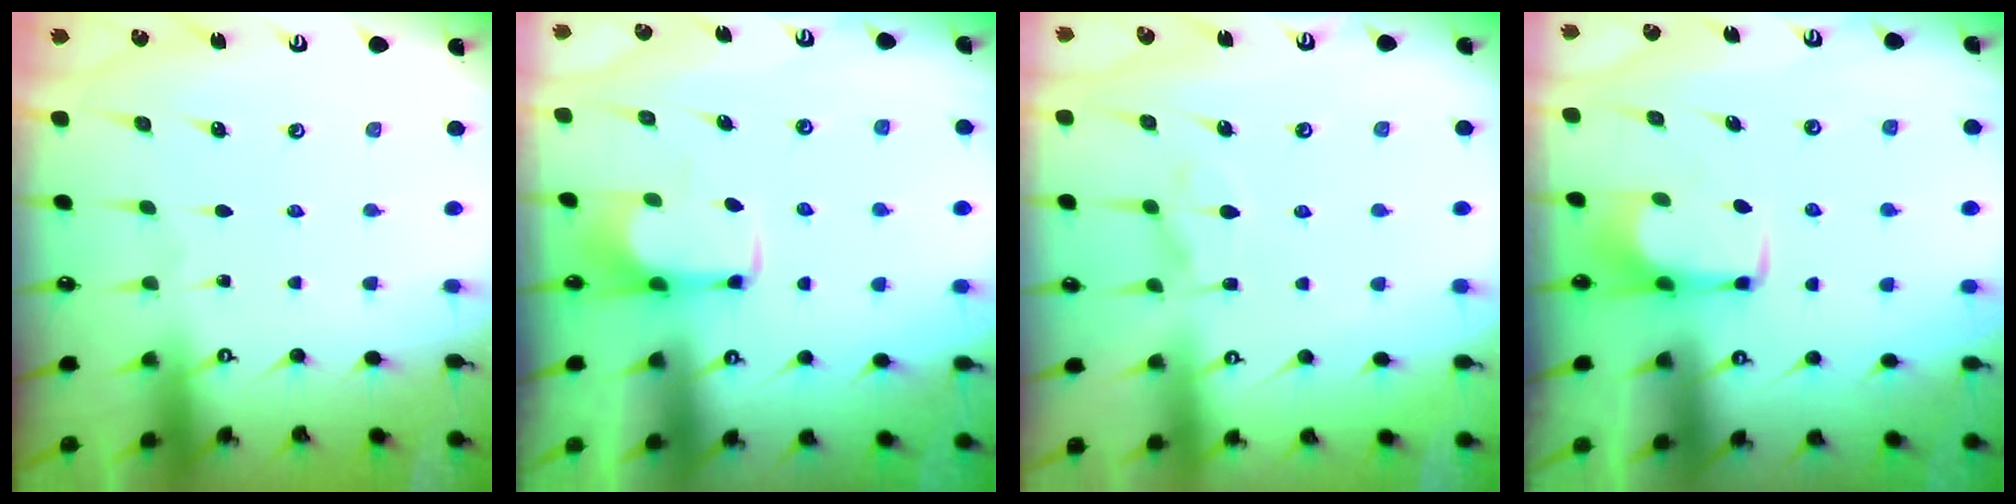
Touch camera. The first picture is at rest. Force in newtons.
{"total": 1.5, "press": 1.4, "slide": 0.5}
{"total": 1.7, "press": 1.1, "slide": 1.3}
{"total": 1.6, "press": 1.5, "slide": 0.4}